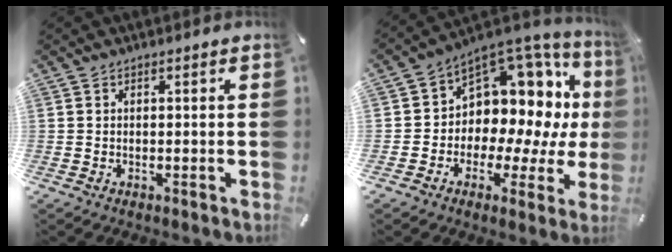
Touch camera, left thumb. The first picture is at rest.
{"total": 10.3, "force": [3.8, 7.9, 5.4], "torque": [-0.071, -0.064, 0.065]}